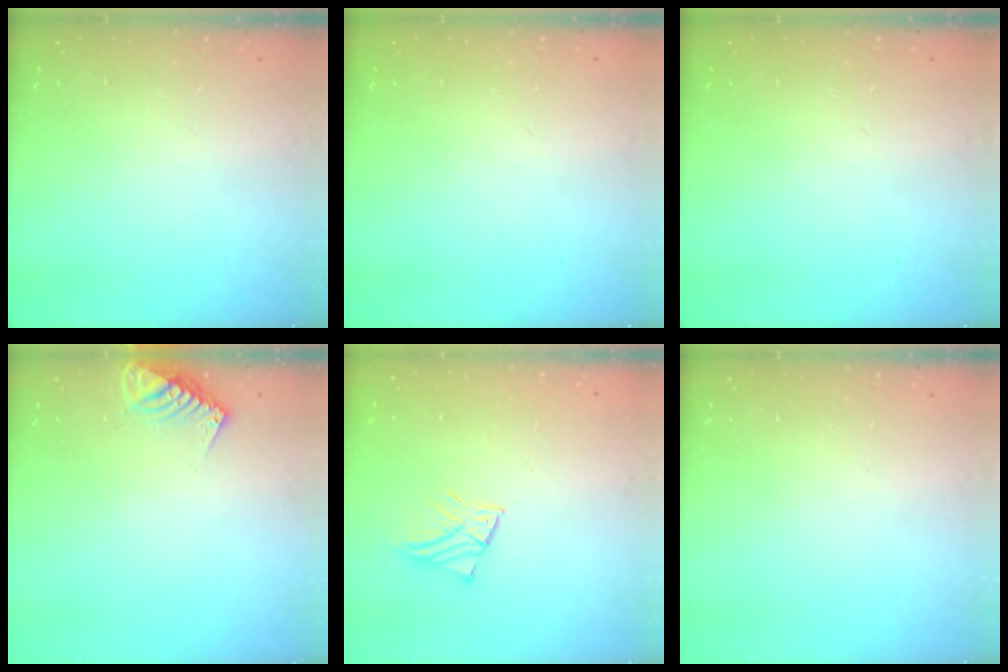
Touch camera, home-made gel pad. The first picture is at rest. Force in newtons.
{"total": 0.0}
{"total": 0.0}
{"total": 8.8, "press": 8.8, "slide": 0.4}
{"total": 2.9, "press": 2.9, "slide": 0.2}
{"total": 0.0}